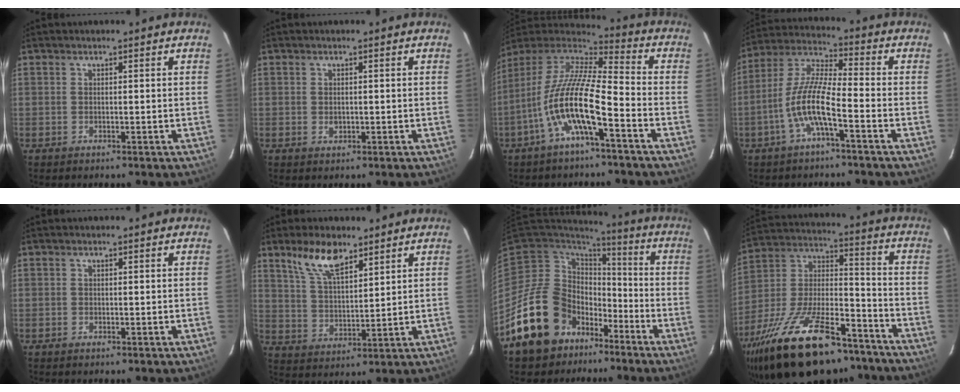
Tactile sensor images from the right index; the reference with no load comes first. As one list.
[{"total": 1.3, "force": [-0.2, 1.0, 0.7], "torque": [-0.012, 0.002, -0.002]}, {"total": 15.2, "force": [-6.0, 3.2, 13.5], "torque": [-0.253, -0.010, -0.122]}, {"total": 9.6, "force": [-4.2, 1.5, 8.6], "torque": [-0.192, 0.005, -0.084]}, {"total": 0.0}, {"total": 9.0, "force": [6.3, 3.3, 5.5], "torque": [-0.104, 0.009, 0.127]}, {"total": 17.0, "force": [-10.7, 12.4, 4.9], "torque": [-0.125, 0.027, -0.160]}, {"total": 29.6, "force": [-20.7, 11.3, 17.9], "torque": [-0.342, -0.011, -0.322]}]